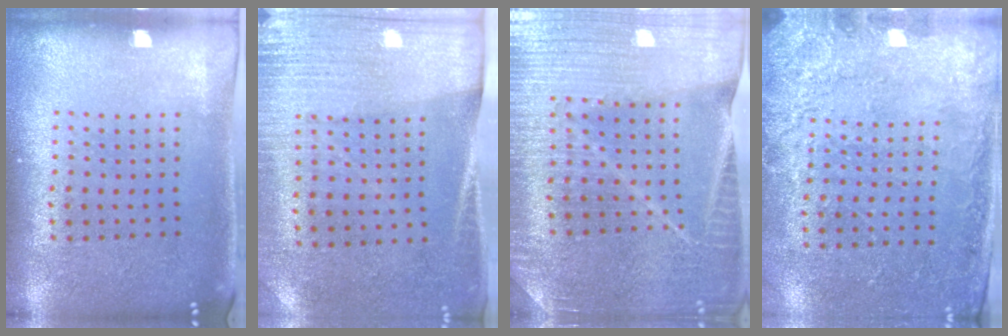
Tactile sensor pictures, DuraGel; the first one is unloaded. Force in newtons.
{"total": 2.8, "press": 2.5, "slide": 1.3}
{"total": 3.4, "press": 3.4, "slide": 0.6}
{"total": 2.6, "press": 2.4, "slide": 1.1}